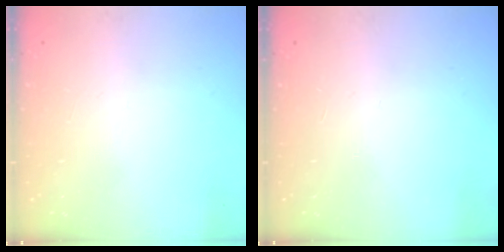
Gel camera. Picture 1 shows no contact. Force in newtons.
{"total": 0.0}